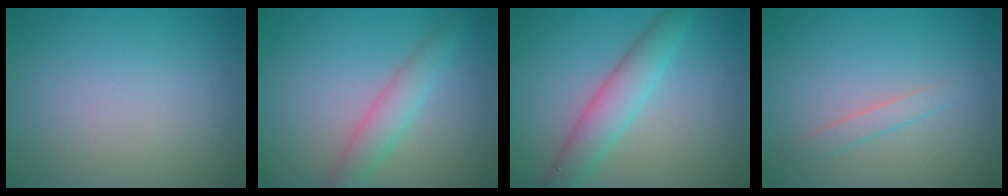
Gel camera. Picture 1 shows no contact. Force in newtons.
{"total": 2.9, "press": 2.9, "slide": 0.1}
{"total": 4.1, "press": 4.1, "slide": 0.0}
{"total": 1.3, "press": 1.3, "slide": 0.0}